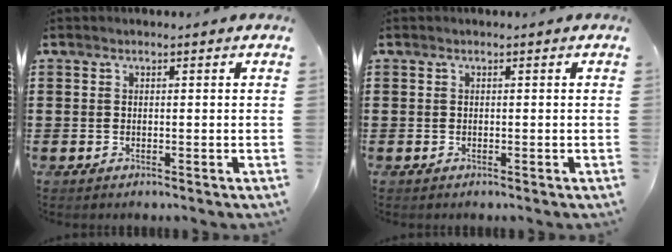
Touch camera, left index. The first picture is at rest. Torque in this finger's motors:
{"motor_torque": [0.00, 0.00, 0.00, 0.00]}